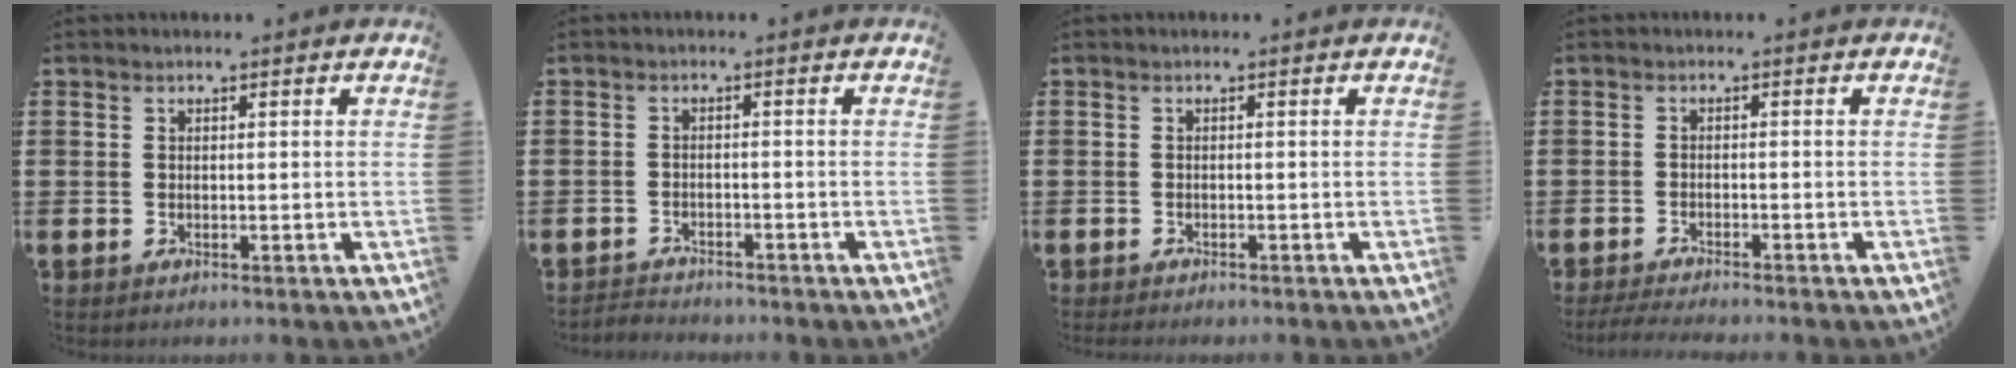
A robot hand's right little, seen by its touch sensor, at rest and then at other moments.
{"total": 1.7, "force": [-1.7, 0.1, -0.1], "torque": [-0.002, 0.003, -0.037]}
{"total": 0.0}
{"total": 1.7, "force": [-1.5, -0.1, 0.7], "torque": [-0.011, 0.003, -0.030]}